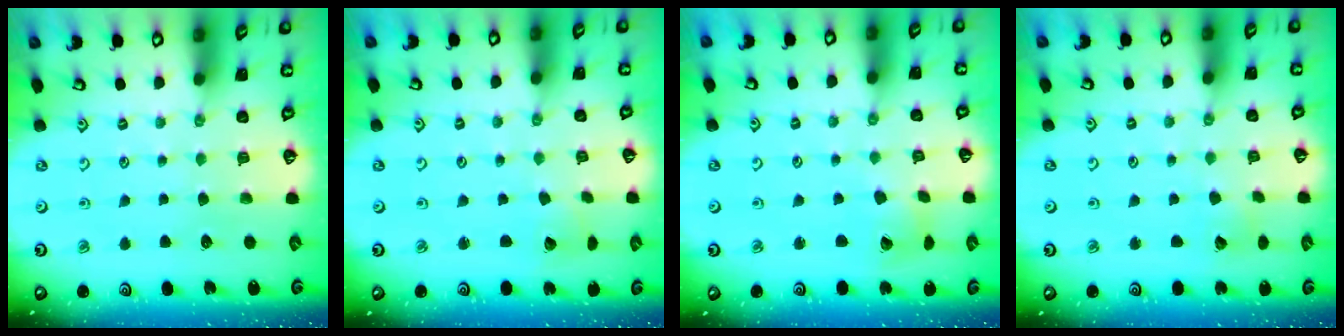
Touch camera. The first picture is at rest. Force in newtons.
{"total": 2.4, "press": 2.4, "slide": 0.3}
{"total": 5.0, "press": 4.9, "slide": 0.9}
{"total": 5.4, "press": 5.4, "slide": 0.4}